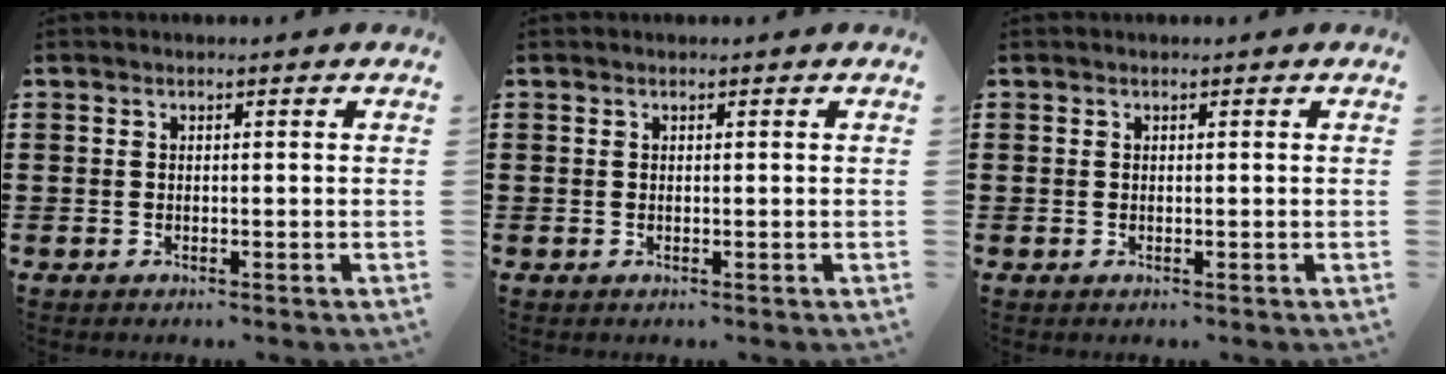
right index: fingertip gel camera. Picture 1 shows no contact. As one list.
[{"total": 0.0}, {"total": 0.0}]